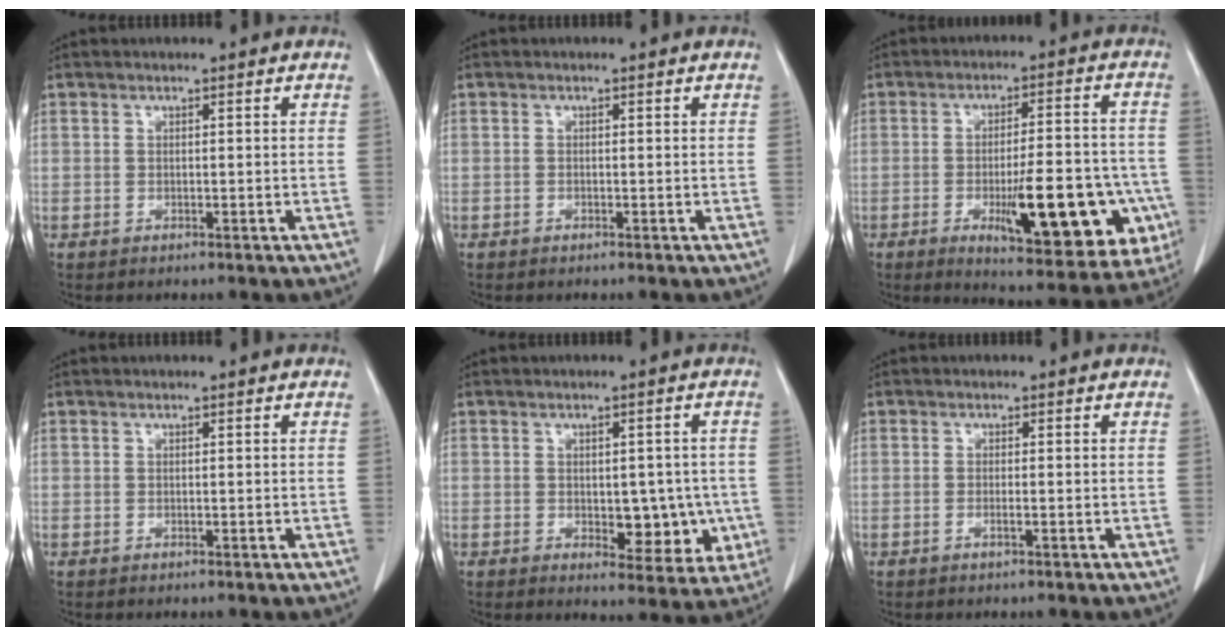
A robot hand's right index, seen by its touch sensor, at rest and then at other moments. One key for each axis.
{"total": 0.0}
{"total": 18.2, "fx": -5.6, "fy": 4.7, "fz": 16.7, "tx": -0.171, "ty": 0.006, "tz": -0.060}
{"total": 0.0}
{"total": 7.8, "fx": -1.1, "fy": 4.2, "fz": 6.4, "tx": -0.062, "ty": 0.005, "tz": -0.002}
{"total": 0.8, "fx": -0.3, "fy": 0.0, "fz": 0.7, "tx": -0.015, "ty": -0.001, "tz": -0.006}